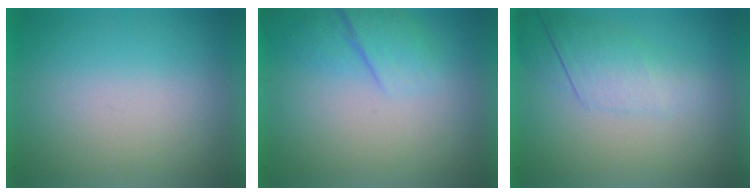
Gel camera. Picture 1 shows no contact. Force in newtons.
{"total": 2.2}
{"total": 2.3}